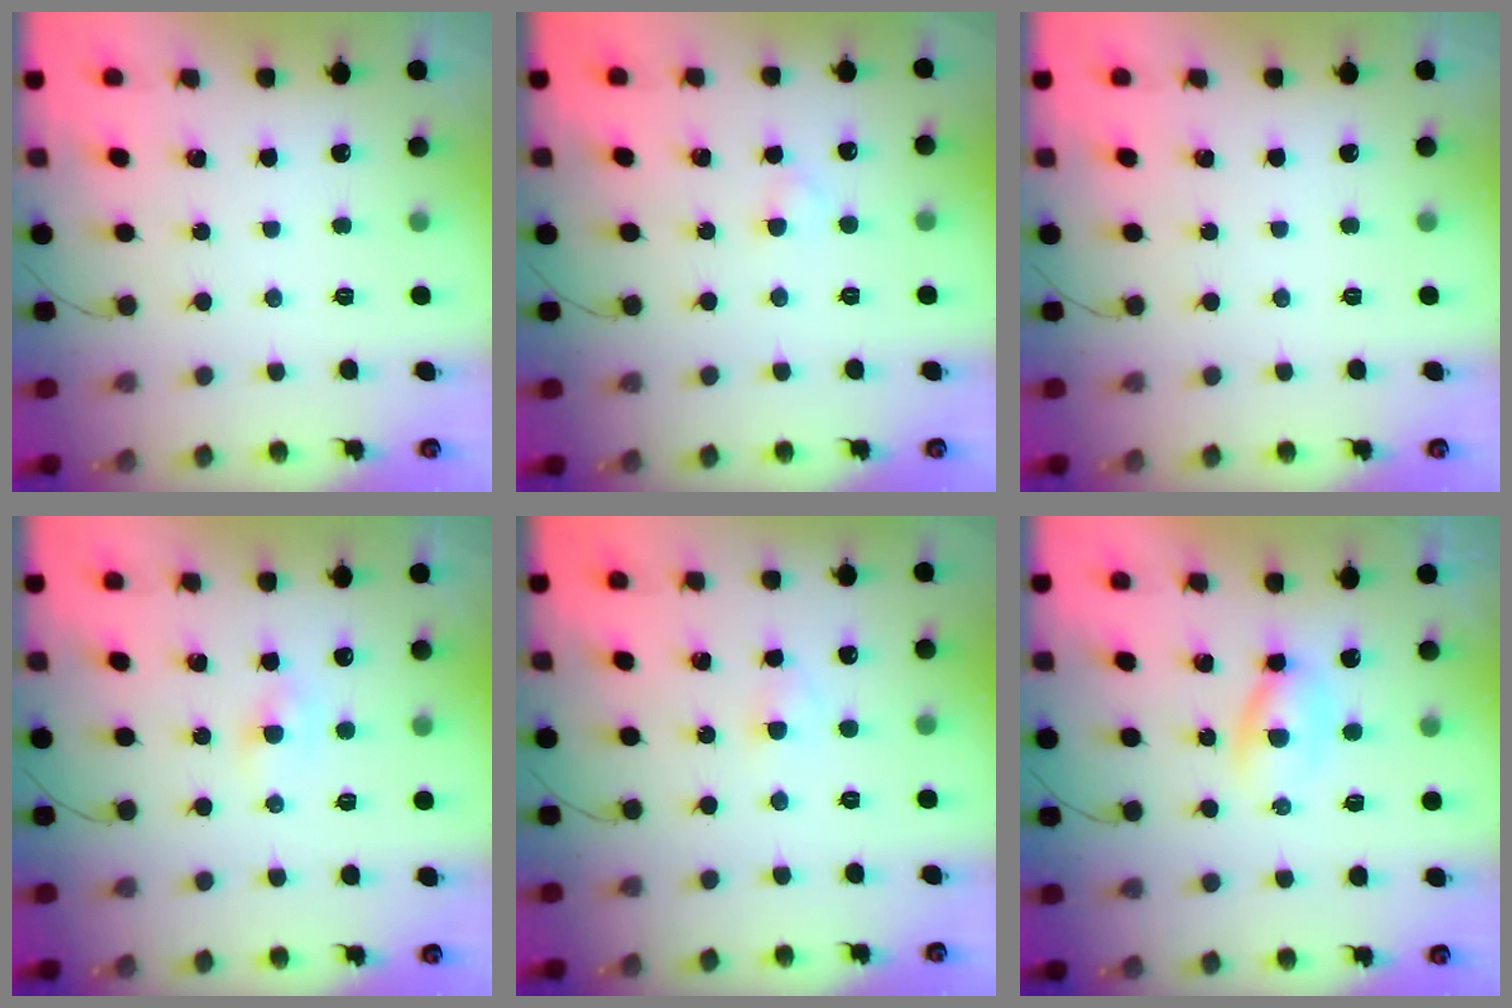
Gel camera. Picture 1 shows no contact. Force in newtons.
{"total": 1.8, "press": 1.5, "slide": 1.0}
{"total": 0.0}
{"total": 1.8, "press": 1.7, "slide": 0.7}
{"total": 2.1, "press": 1.9, "slide": 0.9}
{"total": 3.6, "press": 3.5, "slide": 1.1}